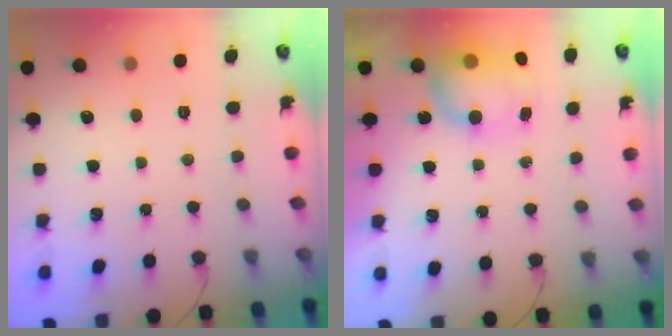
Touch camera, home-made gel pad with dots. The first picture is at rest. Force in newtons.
{"total": 7.6, "press": 7.5, "slide": 1.0}